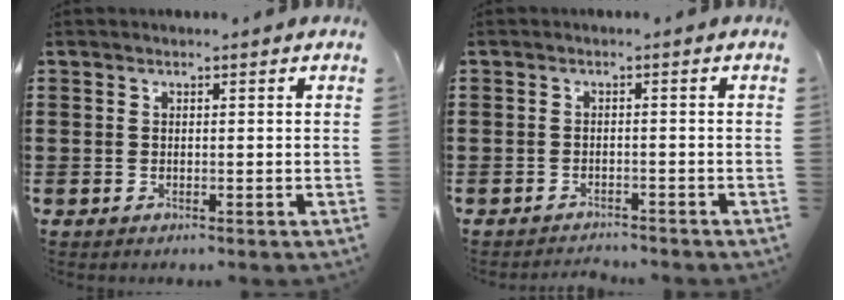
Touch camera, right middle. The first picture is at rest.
{"total": 1.4, "force": [-1.4, 0.1, 0.0], "torque": [-0.004, 0.002, -0.031]}